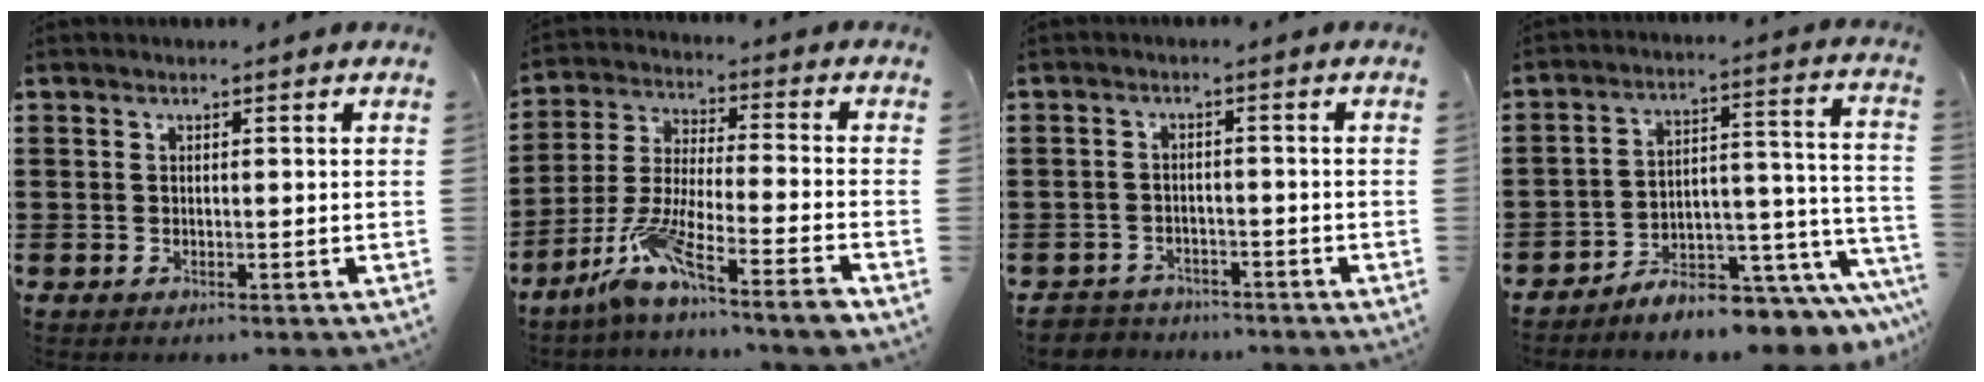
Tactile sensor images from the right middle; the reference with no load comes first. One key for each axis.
{"total": 9.0, "fx": -6.4, "fy": 0.5, "fz": 6.3, "tx": -0.132, "ty": -0.010, "tz": -0.128}
{"total": 2.8, "fx": -2.7, "fy": 0.8, "fz": -0.4, "tx": -0.001, "ty": 0.000, "tz": -0.062}
{"total": 6.0, "fx": -5.8, "fy": 1.0, "fz": 1.2, "tx": -0.017, "ty": 0.004, "tz": -0.110}